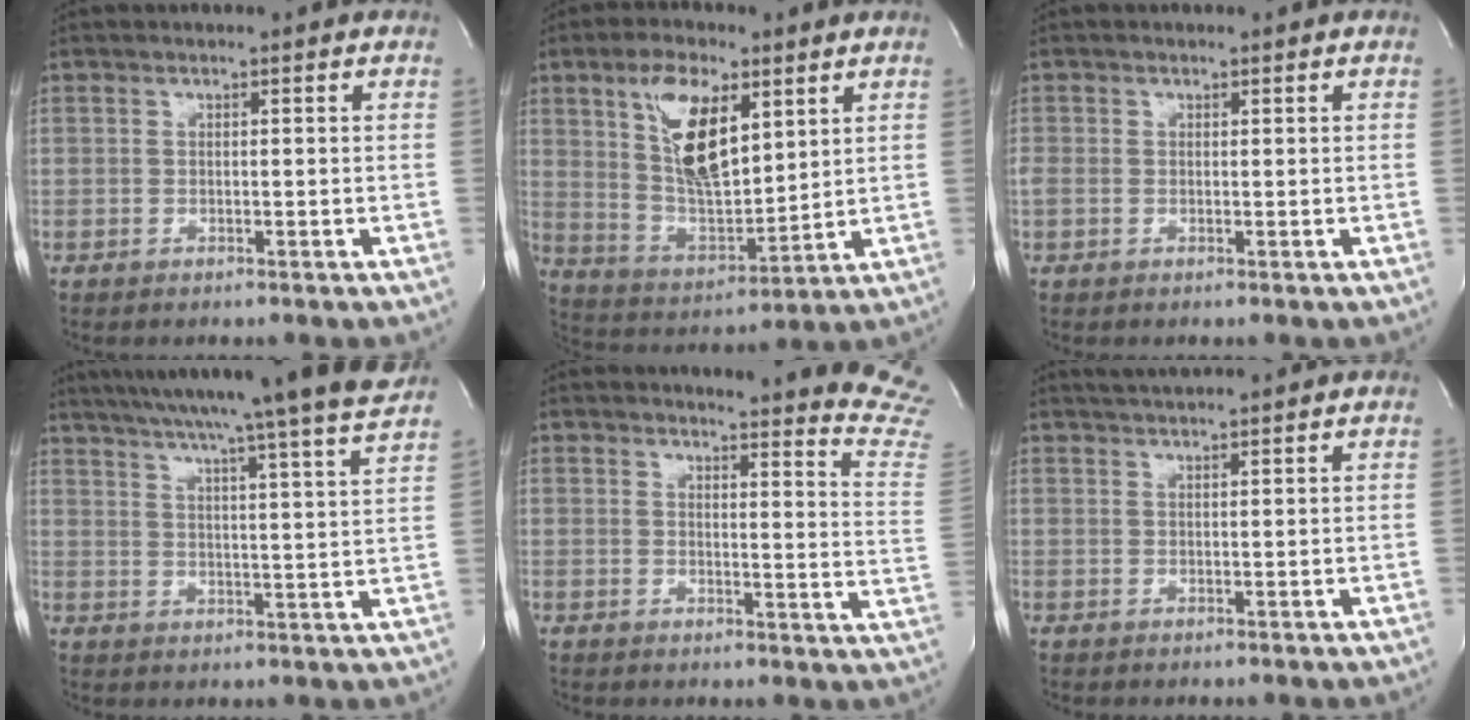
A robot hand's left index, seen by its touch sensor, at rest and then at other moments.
{"total": 13.1, "force": [5.4, 5.0, 10.8], "torque": [-0.210, -0.001, 0.106]}
{"total": 1.3, "force": [0.0, 1.1, 0.6], "torque": [-0.027, 0.009, 0.003]}
{"total": 23.8, "force": [21.1, -2.1, 10.9], "torque": [-0.184, -0.043, 0.281]}
{"total": 19.0, "force": [18.4, -0.2, 4.8], "torque": [-0.049, -0.158, 0.179]}
{"total": 3.4, "force": [3.1, -0.5, 1.2], "torque": [-0.019, 0.016, 0.056]}